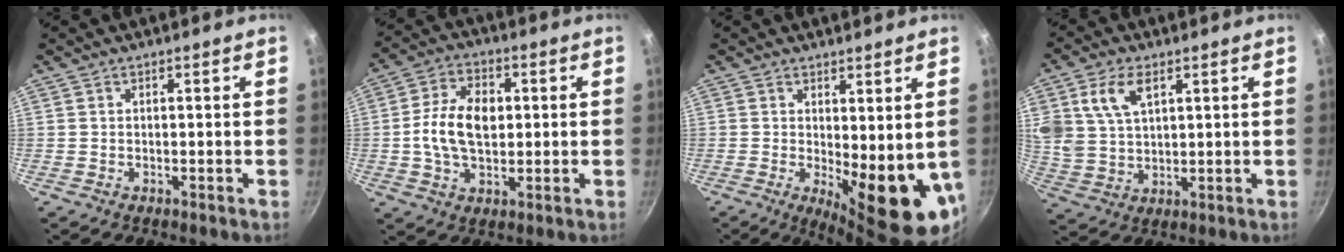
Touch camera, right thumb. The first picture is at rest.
{"total": 11.3, "force": [0.5, 7.4, 8.6], "torque": [-0.139, 0.013, 0.001]}
{"total": 12.2, "force": [-0.1, 4.2, 11.4], "torque": [-0.128, -0.021, 0.012]}
{"total": 9.8, "force": [4.2, 6.0, 6.5], "torque": [-0.115, -0.013, 0.086]}